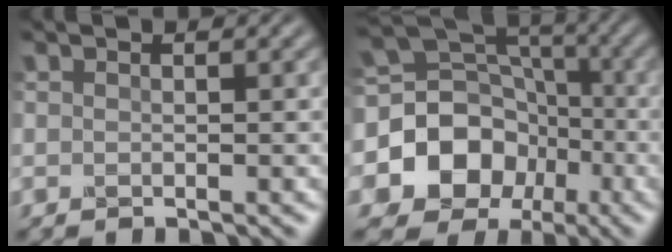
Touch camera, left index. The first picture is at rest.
{"total": 9.4, "force": [-2.3, 8.3, 3.7], "torque": [-0.066, 0.012, -0.064]}